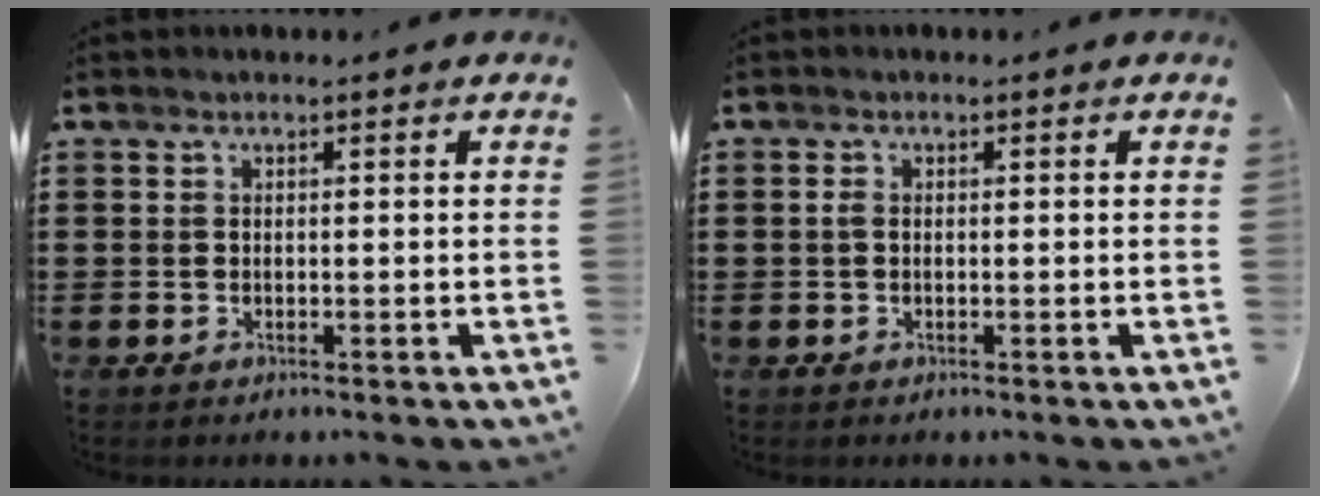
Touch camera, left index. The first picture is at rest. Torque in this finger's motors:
{"motor_torque": [-0.69, 1.06, -0.01, 0.00]}